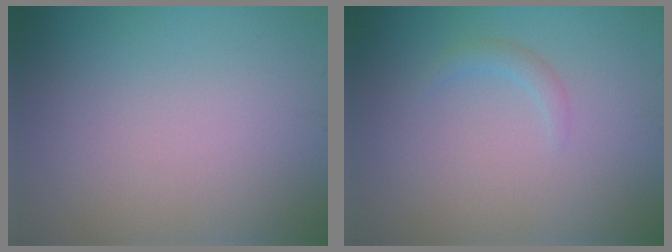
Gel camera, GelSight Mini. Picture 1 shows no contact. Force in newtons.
{"total": 1.0, "press": 1.0, "slide": 0.1}